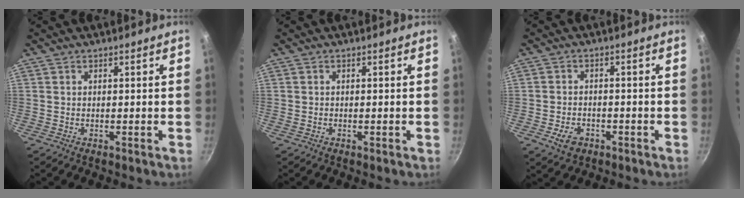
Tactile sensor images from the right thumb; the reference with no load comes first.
{"total": 0.0}
{"total": 4.5, "force": [-2.2, 3.2, 2.2], "torque": [-0.038, 0.016, -0.031]}